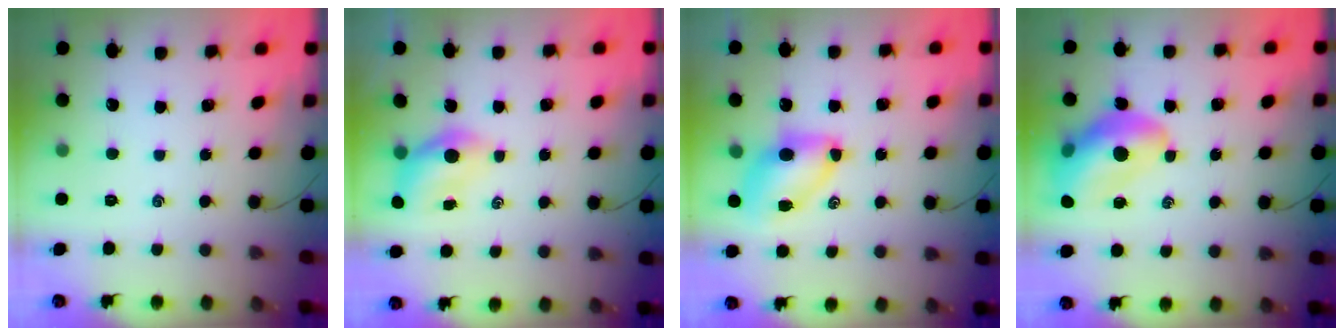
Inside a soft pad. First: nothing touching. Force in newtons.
{"total": 5.1, "press": 5.0, "slide": 1.2}
{"total": 7.7, "press": 7.7, "slide": 0.9}
{"total": 13.9, "press": 13.4, "slide": 3.7}